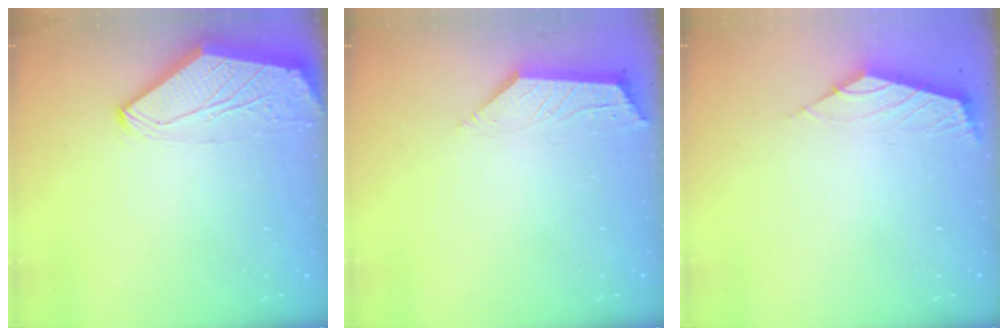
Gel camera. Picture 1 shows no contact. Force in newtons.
{"total": 2.9, "press": 2.8, "slide": 0.5}
{"total": 2.5, "press": 2.4, "slide": 0.6}